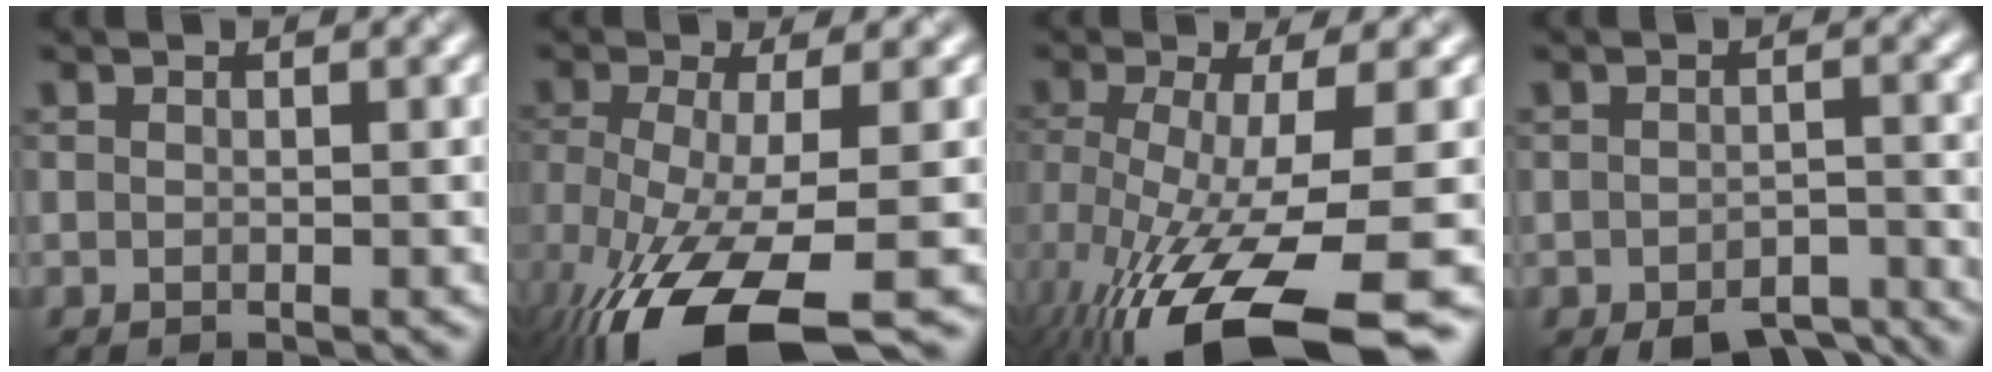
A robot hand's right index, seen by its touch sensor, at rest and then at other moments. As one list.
[{"total": 10.7, "force": [-5.7, 3.3, 8.5], "torque": [-0.177, -0.029, -0.097]}, {"total": 12.3, "force": [-6.0, 3.3, 10.2], "torque": [-0.198, -0.033, -0.095]}, {"total": 5.3, "force": [-4.3, 1.9, 2.4], "torque": [-0.032, -0.013, -0.059]}]